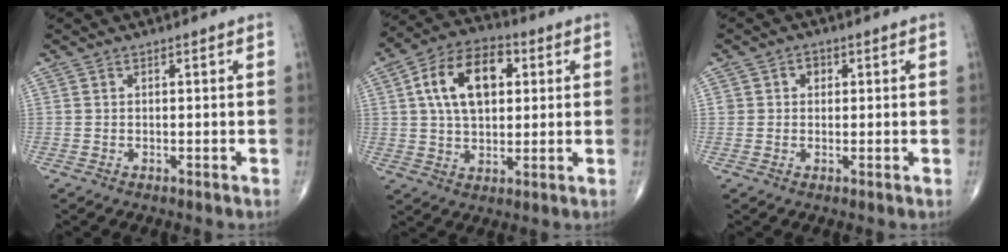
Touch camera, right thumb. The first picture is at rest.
{"total": 14.6, "force": [3.6, 8.7, 11.1], "torque": [-0.180, 0.012, 0.055]}
{"total": 2.4, "force": [0.6, 2.1, 0.9], "torque": [0.004, 0.001, 0.005]}